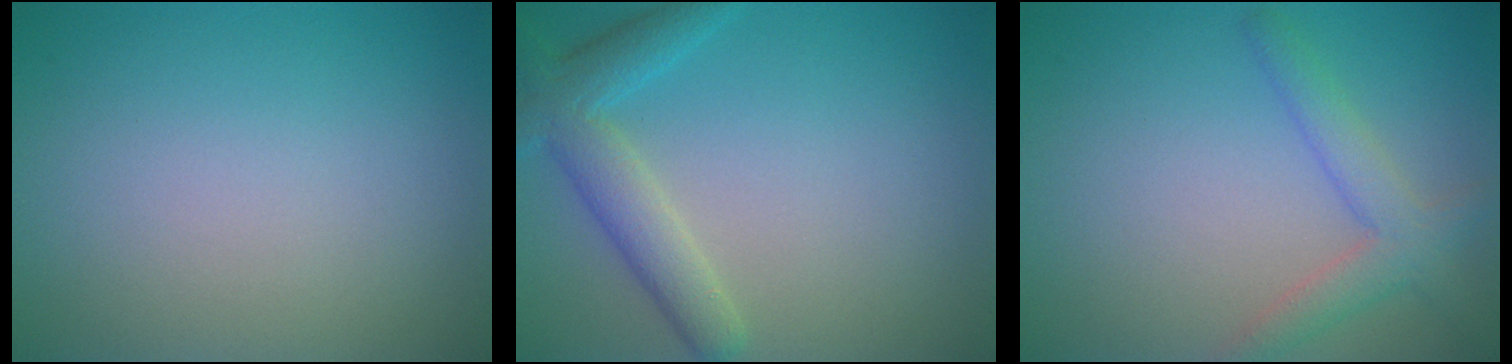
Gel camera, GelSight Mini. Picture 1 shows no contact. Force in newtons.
{"total": 4.1, "press": 4.1, "slide": 0.3}
{"total": 3.1, "press": 3.1, "slide": 0.1}